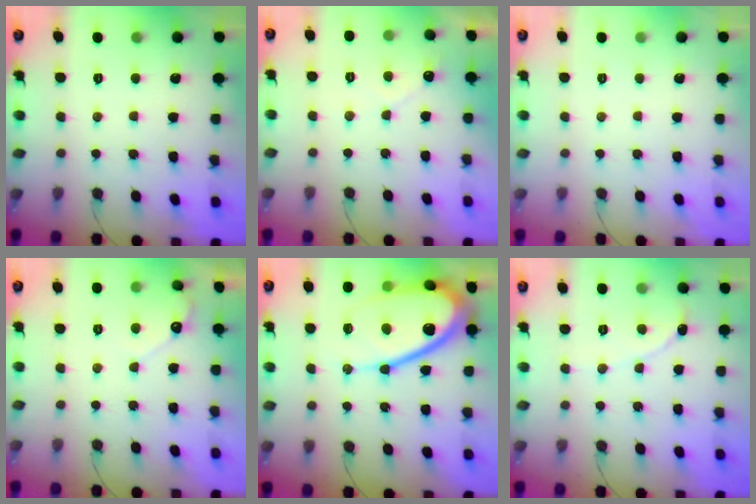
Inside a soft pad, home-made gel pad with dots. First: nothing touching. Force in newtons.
{"total": 3.7, "press": 3.7, "slide": 0.1}
{"total": 0.0}
{"total": 3.9, "press": 3.9, "slide": 0.2}
{"total": 17.8, "press": 17.7, "slide": 1.3}
{"total": 1.1, "press": 1.1, "slide": 0.1}